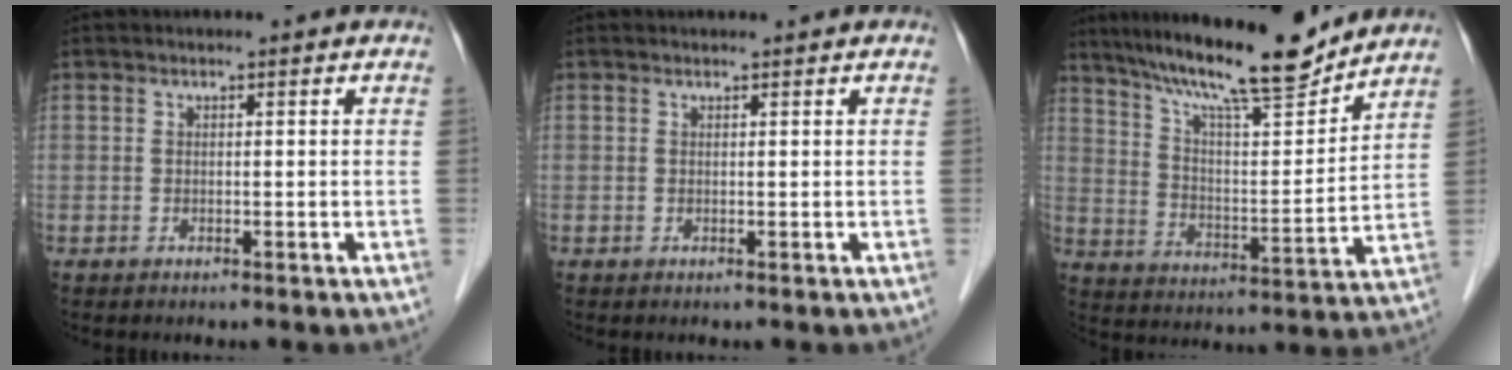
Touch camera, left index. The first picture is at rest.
{"total": 0.8, "force": [0.7, -0.1, 0.1], "torque": [-0.006, 0.002, 0.014]}
{"total": 17.0, "force": [14.8, 1.4, 8.3], "torque": [-0.142, 0.002, 0.244]}